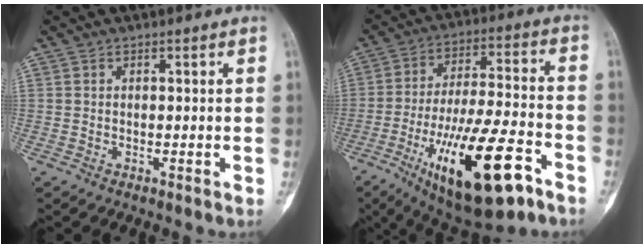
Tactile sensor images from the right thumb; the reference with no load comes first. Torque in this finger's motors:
{"motor_torque": [1.69, 1.02, 2.06, -0.71, 0.69]}